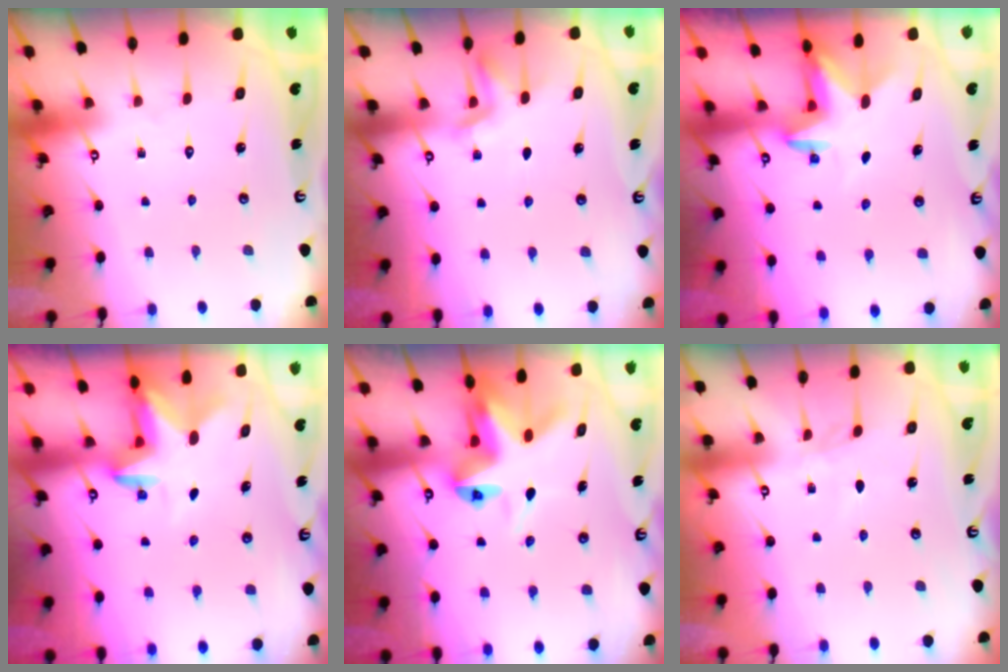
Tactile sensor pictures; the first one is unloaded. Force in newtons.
{"total": 2.0, "press": 1.6, "slide": 1.1}
{"total": 2.9, "press": 2.8, "slide": 0.7}
{"total": 2.8, "press": 2.8, "slide": 0.6}
{"total": 6.9, "press": 6.8, "slide": 0.6}
{"total": 3.2, "press": 3.2, "slide": 0.4}